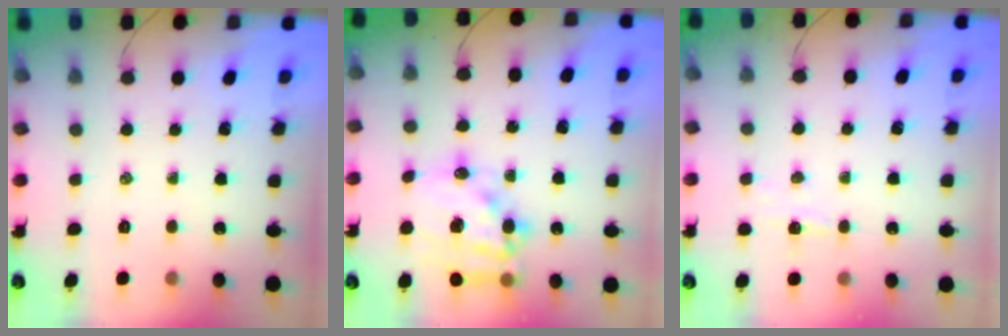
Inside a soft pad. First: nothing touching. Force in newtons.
{"total": 16.9, "press": 16.5, "slide": 3.5}
{"total": 3.0, "press": 2.8, "slide": 0.9}